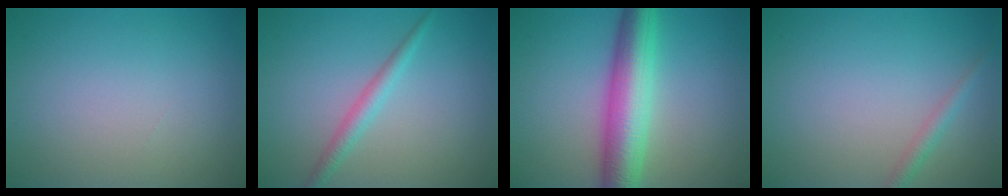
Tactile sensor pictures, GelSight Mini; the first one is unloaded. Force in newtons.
{"total": 2.0, "press": 2.0, "slide": 0.1}
{"total": 7.5, "press": 7.5, "slide": 0.1}
{"total": 1.3, "press": 1.3, "slide": 0.1}